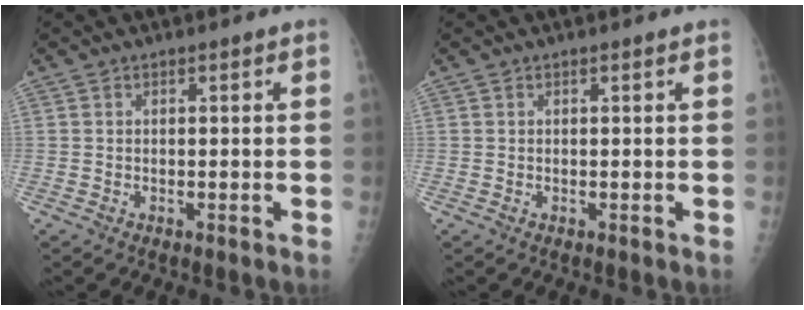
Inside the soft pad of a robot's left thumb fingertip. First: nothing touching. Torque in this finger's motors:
{"motor_torque": [0.01, -0.01, 0.00, 0.00, 0.00]}